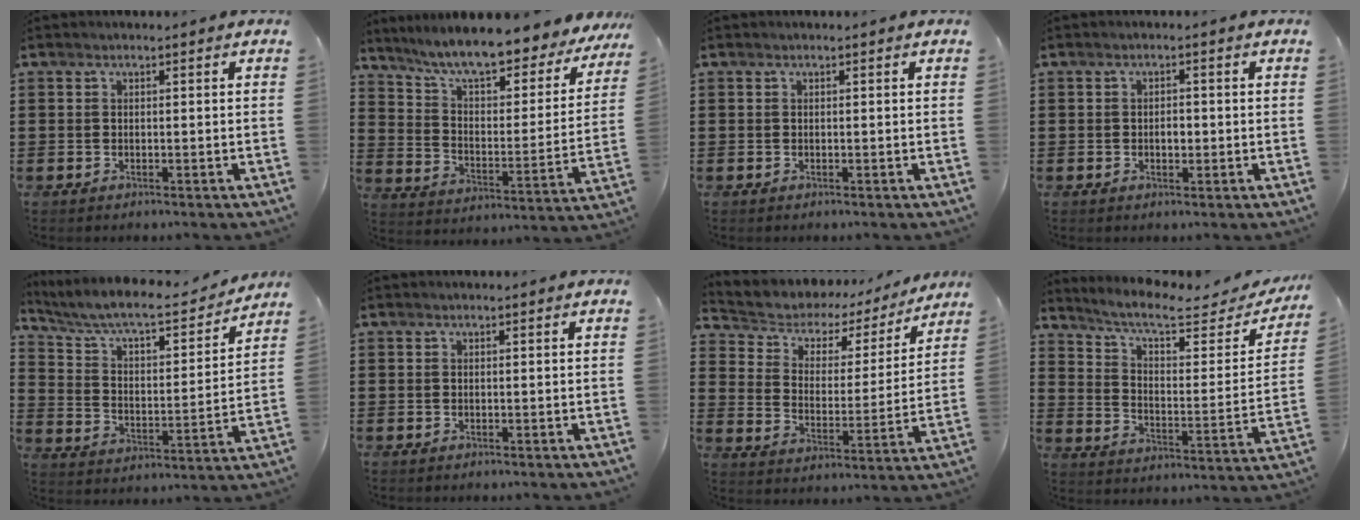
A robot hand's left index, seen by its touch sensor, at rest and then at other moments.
{"total": 8.9, "force": [7.8, 0.5, 4.3], "torque": [-0.114, -0.051, 0.130]}
{"total": 0.0}
{"total": 1.7, "force": [-0.1, 0.9, 1.5], "torque": [-0.029, 0.004, -0.002]}
{"total": 6.9, "force": [6.1, 0.8, 3.2], "torque": [-0.089, -0.041, 0.097]}
{"total": 0.0}
{"total": 4.4, "force": [3.5, 2.5, 0.9], "torque": [-0.044, -0.025, 0.052]}
{"total": 7.0, "force": [5.8, 0.9, 3.9], "torque": [-0.093, -0.036, 0.093]}